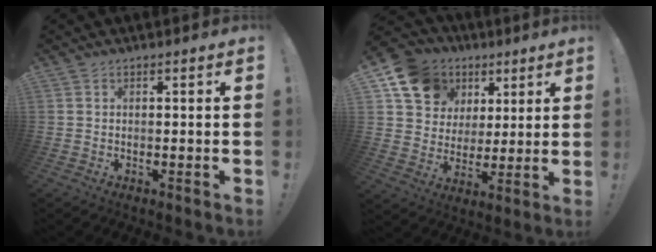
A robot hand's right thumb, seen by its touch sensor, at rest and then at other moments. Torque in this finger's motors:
{"motor_torque": [0.75, 1.83, 0.18, -0.04, 0.02]}